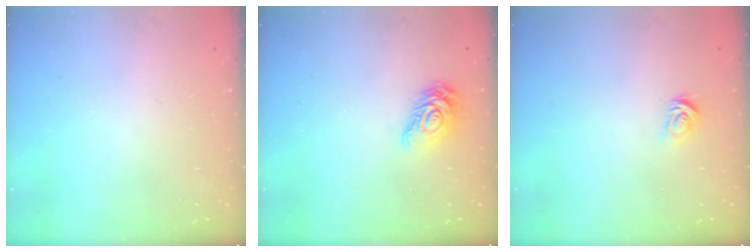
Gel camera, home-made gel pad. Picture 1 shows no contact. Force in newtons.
{"total": 9.9, "press": 9.9, "slide": 0.4}
{"total": 2.8, "press": 2.8, "slide": 0.4}